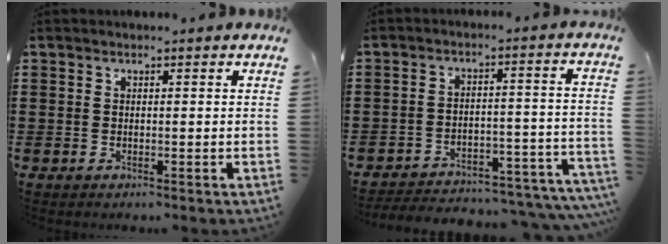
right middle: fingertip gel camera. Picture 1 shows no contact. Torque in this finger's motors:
{"motor_torque": [0.21, -0.10, 0.54, 0.12]}